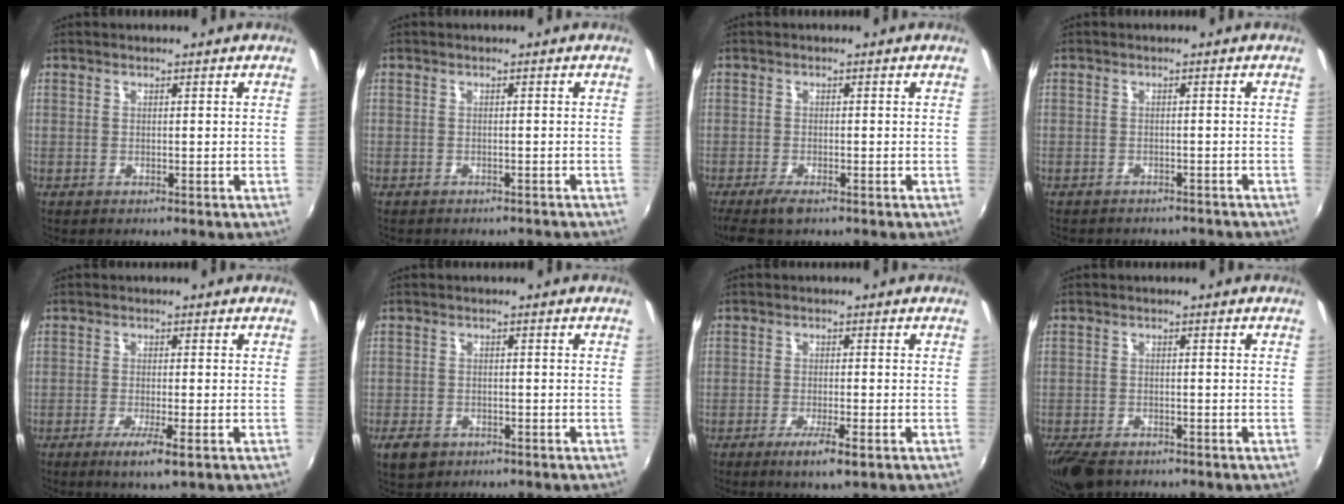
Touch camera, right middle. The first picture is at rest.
{"total": 2.5, "force": [-2.2, 1.1, 0.6], "torque": [-0.011, 0.000, -0.024]}
{"total": 3.9, "force": [-2.9, 1.0, 2.4], "torque": [-0.061, -0.014, -0.056]}
{"total": 4.5, "force": [-3.9, 1.9, 1.1], "torque": [-0.026, 0.003, -0.050]}
{"total": 4.3, "force": [-2.1, 0.0, 3.7], "torque": [-0.078, -0.012, -0.038]}
{"total": 4.5, "force": [-2.7, 2.8, 2.2], "torque": [-0.058, -0.007, -0.044]}
{"total": 4.6, "force": [-2.5, 0.3, 3.9], "torque": [-0.081, -0.012, -0.044]}
{"total": 7.2, "force": [-5.4, 3.2, 3.6], "torque": [-0.096, -0.028, -0.101]}